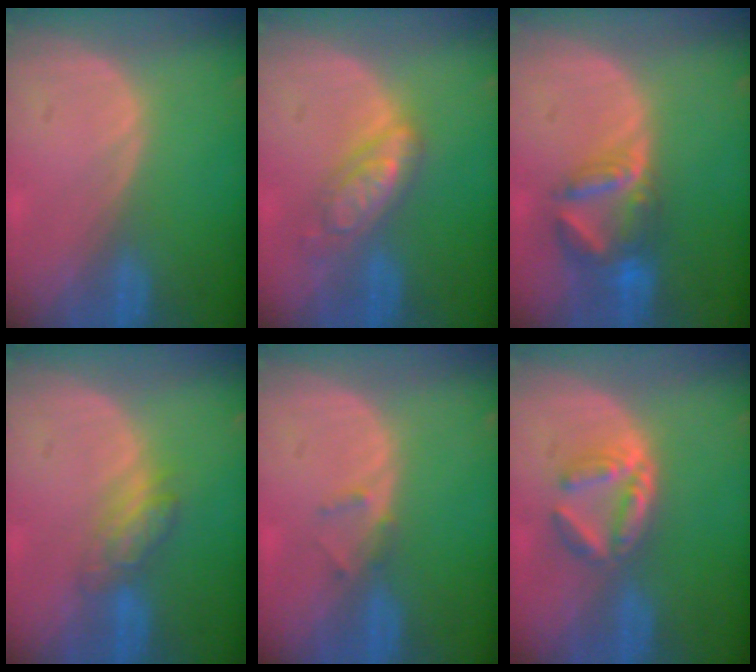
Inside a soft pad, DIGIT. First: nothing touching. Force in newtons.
{"total": 6.0, "press": 5.9, "slide": 0.4}
{"total": 6.9, "press": 6.3, "slide": 2.9}
{"total": 4.6, "press": 4.4, "slide": 1.4}
{"total": 1.3, "press": 1.1, "slide": 0.8}
{"total": 5.1, "press": 4.9, "slide": 1.3}